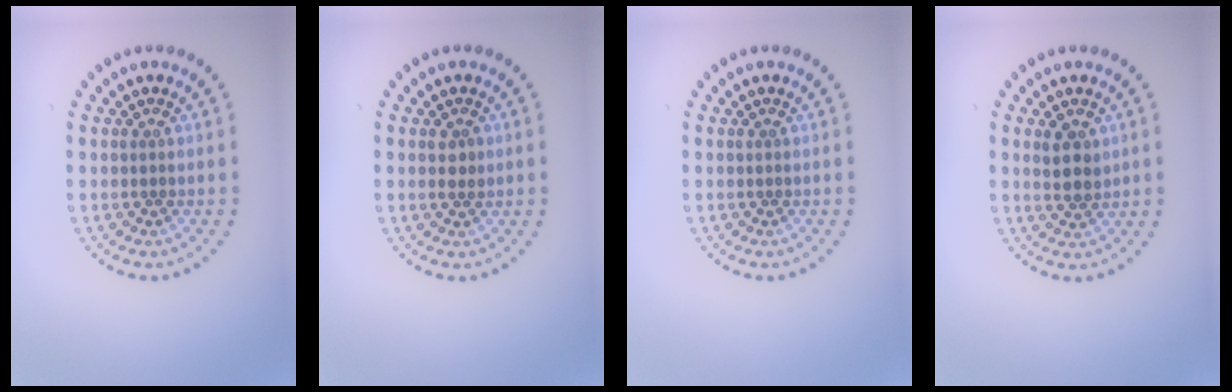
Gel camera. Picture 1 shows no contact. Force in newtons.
{"total": 1.1, "press": 1.1, "slide": 0.2}
{"total": 0.0}
{"total": 2.3, "press": 2.2, "slide": 0.8}